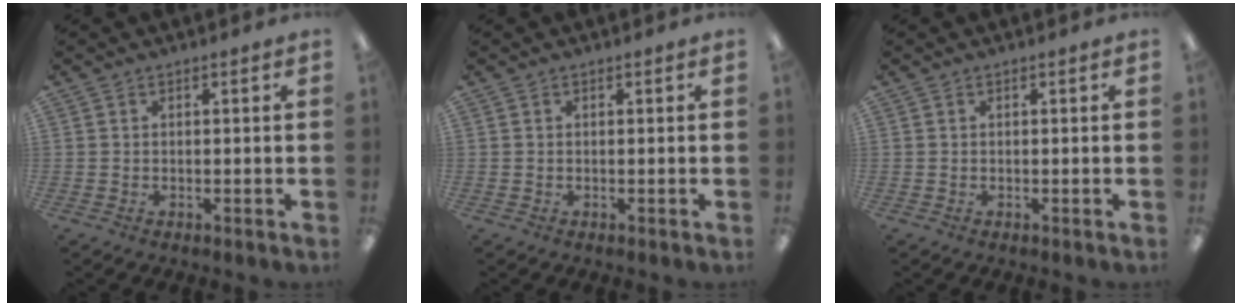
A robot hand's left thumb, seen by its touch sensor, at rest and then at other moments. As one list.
[{"total": 0.0}, {"total": 0.0}]